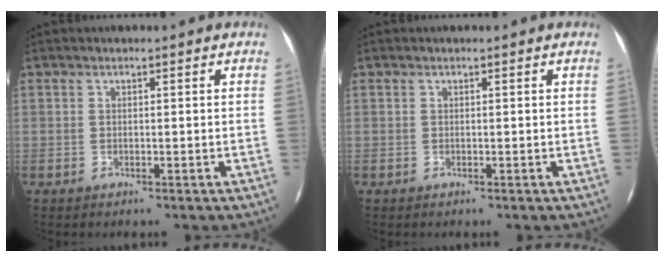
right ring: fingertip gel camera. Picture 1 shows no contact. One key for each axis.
{"total": 0.0}